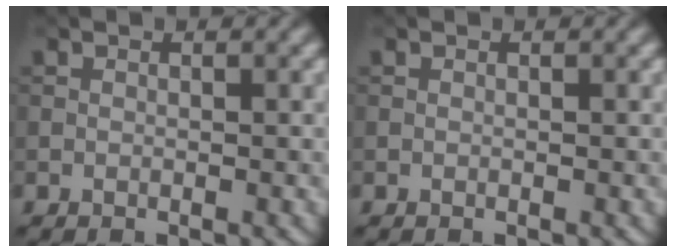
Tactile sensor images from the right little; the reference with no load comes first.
{"total": 0.0}